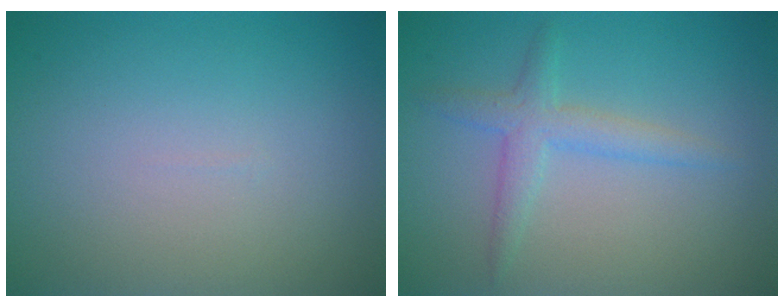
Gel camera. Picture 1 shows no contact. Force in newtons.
{"total": 1.8, "press": 1.8, "slide": 0.1}